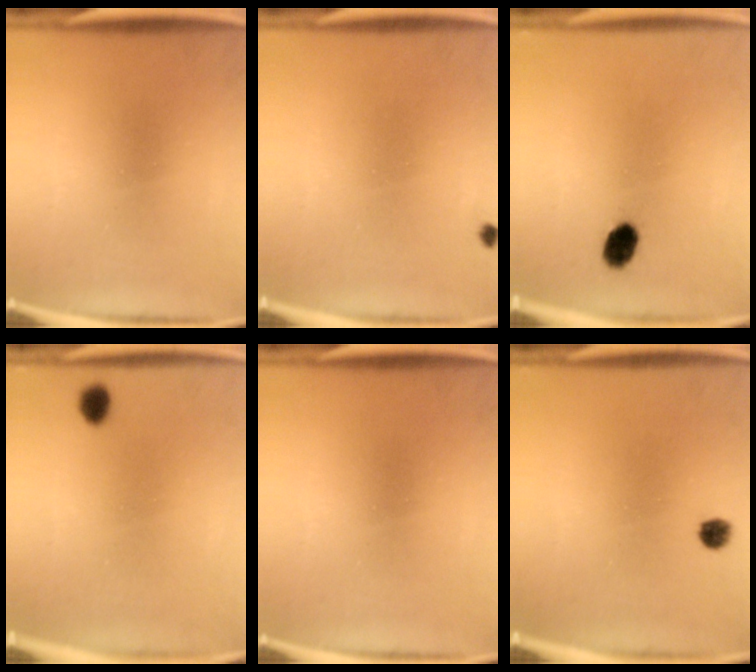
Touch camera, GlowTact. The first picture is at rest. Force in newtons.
{"total": 0.7}
{"total": 4.4}
{"total": 3.0}
{"total": 0.0}
{"total": 2.2}